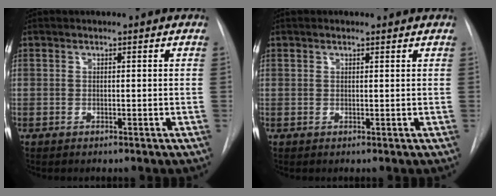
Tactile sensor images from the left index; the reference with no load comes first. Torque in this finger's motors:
{"motor_torque": [0.12, -1.06, -0.27, 0.00]}